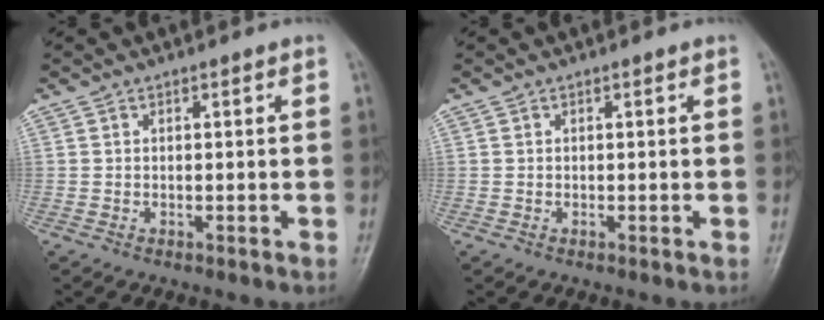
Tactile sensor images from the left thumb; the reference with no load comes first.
{"total": 0.0}